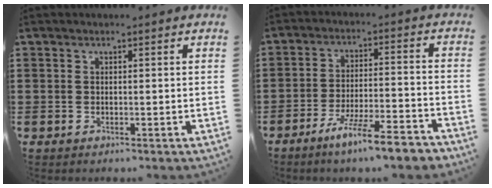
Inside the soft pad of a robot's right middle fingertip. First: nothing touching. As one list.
[{"total": 8.5, "force": [-7.0, 0.1, 4.9], "torque": [-0.092, -0.004, -0.132]}]